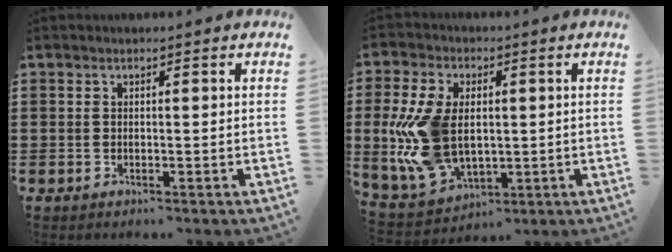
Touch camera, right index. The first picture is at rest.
{"total": 13.1, "force": [0.3, 8.2, 10.2], "torque": [-0.246, -0.002, 0.009]}